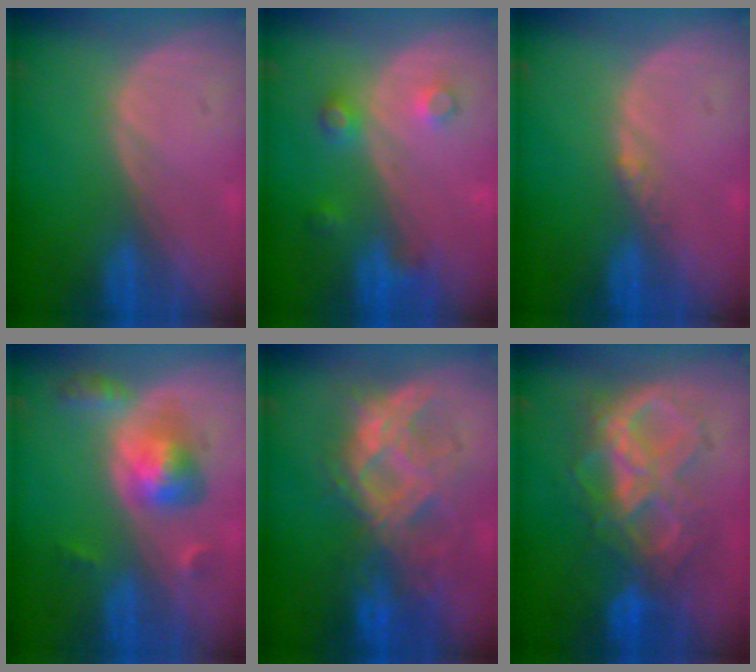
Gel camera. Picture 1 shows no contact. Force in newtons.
{"total": 3.8, "press": 3.5, "slide": 1.6}
{"total": 1.4, "press": 1.1, "slide": 0.8}
{"total": 5.9, "press": 5.6, "slide": 1.8}
{"total": 9.0, "press": 8.7, "slide": 2.5}
{"total": 9.6, "press": 9.5, "slide": 1.0}